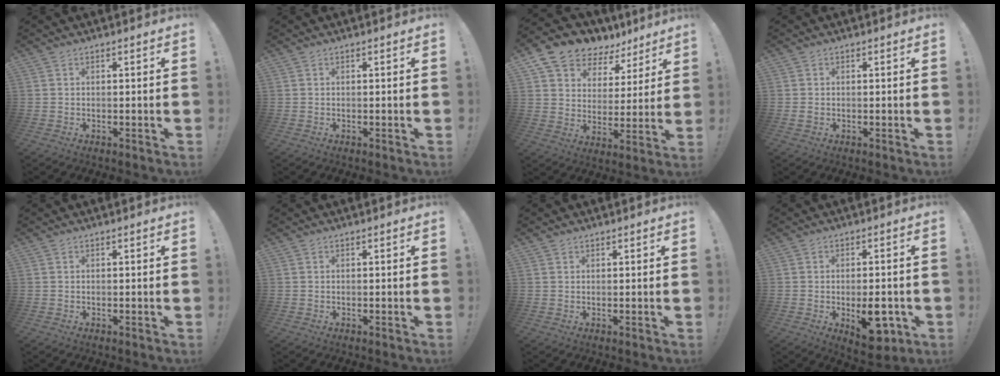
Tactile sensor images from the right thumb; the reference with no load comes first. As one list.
[{"total": 0.0}, {"total": 10.4, "force": [8.3, 6.0, 1.8], "torque": [-0.042, -0.071, 0.156]}, {"total": 0.9, "force": [0.2, 0.8, 0.3], "torque": [-0.001, 0.001, 0.001]}, {"total": 0.0}, {"total": 0.0}, {"total": 0.8, "force": [0.7, 0.4, 0.0], "torque": [0.007, -0.003, 0.013]}, {"total": 10.0, "force": [-3.1, 4.7, 8.3], "torque": [-0.113, 0.007, -0.046]}]